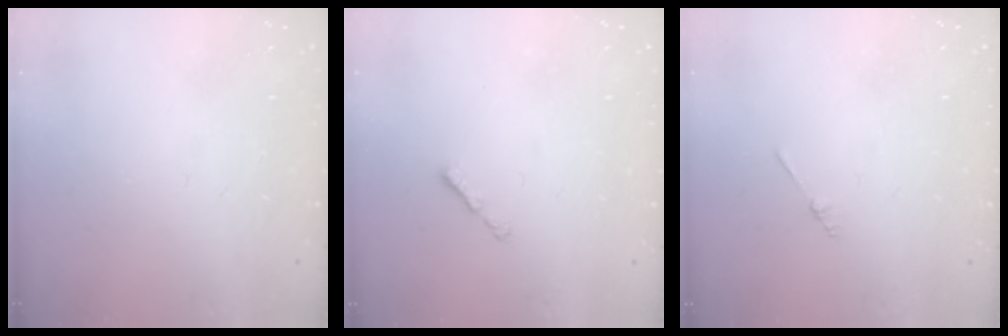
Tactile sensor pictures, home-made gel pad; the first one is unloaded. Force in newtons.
{"total": 1.1, "press": 1.0, "slide": 0.4}
{"total": 1.3, "press": 1.3, "slide": 0.3}